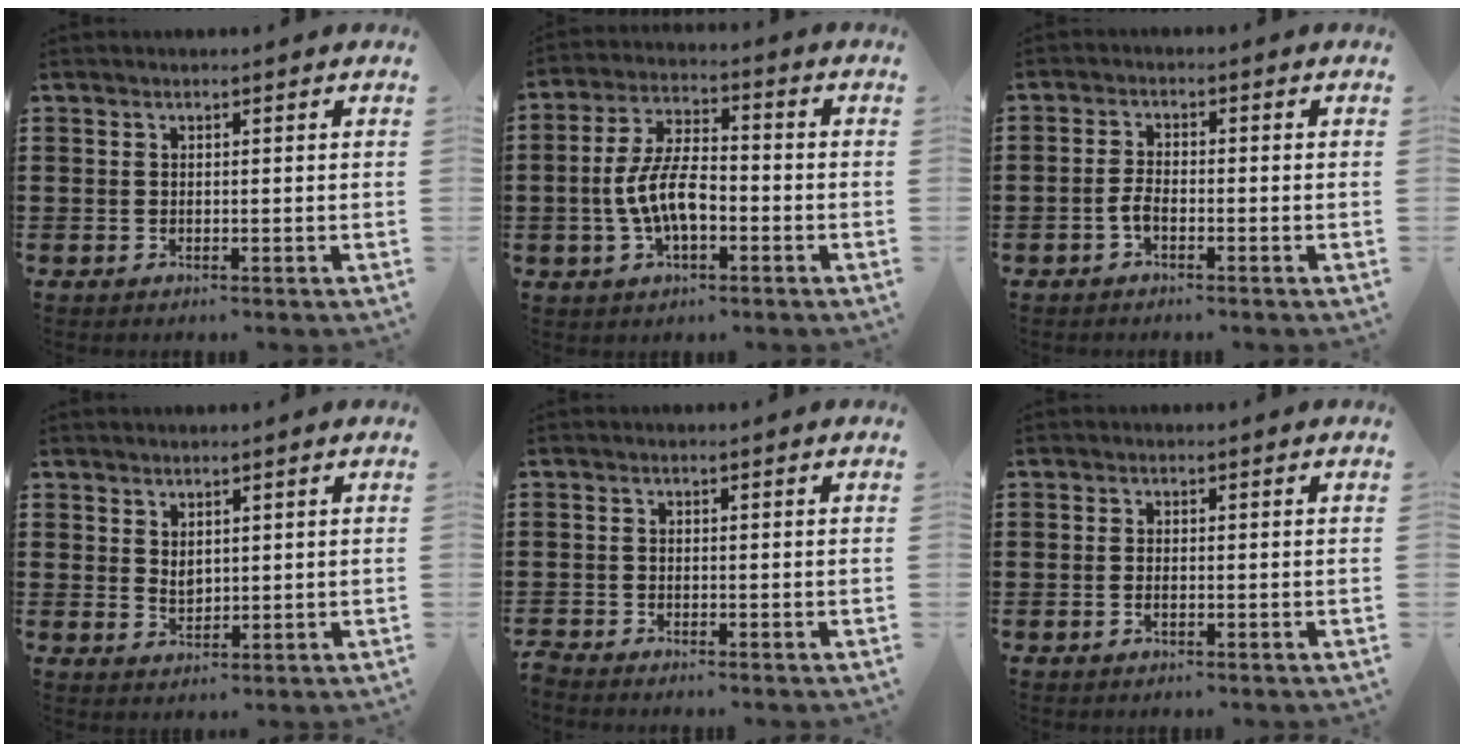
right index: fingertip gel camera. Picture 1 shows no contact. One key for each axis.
{"total": 8.2, "fx": -1.9, "fy": 3.6, "fz": 7.1, "tx": -0.162, "ty": -0.001, "tz": -0.045}
{"total": 2.5, "fx": -1.2, "fy": 0.9, "fz": 2.0, "tx": -0.052, "ty": -0.001, "tz": -0.028}
{"total": 1.9, "fx": 1.4, "fy": 1.1, "fz": 0.8, "tx": -0.017, "ty": 0.004, "tz": 0.026}
{"total": 1.3, "fx": -1.3, "fy": 0.0, "fz": 0.0, "tx": -0.003, "ty": 0.002, "tz": -0.027}
{"total": 0.8, "fx": -0.3, "fy": 0.3, "fz": 0.7, "tx": -0.014, "ty": -0.005, "tz": -0.003}